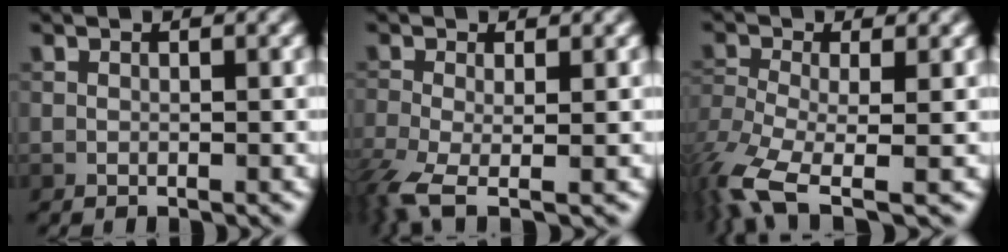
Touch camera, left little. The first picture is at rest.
{"total": 5.7, "force": [-2.9, 2.0, 4.4], "torque": [-0.110, -0.022, -0.064]}
{"total": 8.6, "force": [-5.2, 3.0, 6.2], "torque": [-0.143, -0.022, -0.105]}